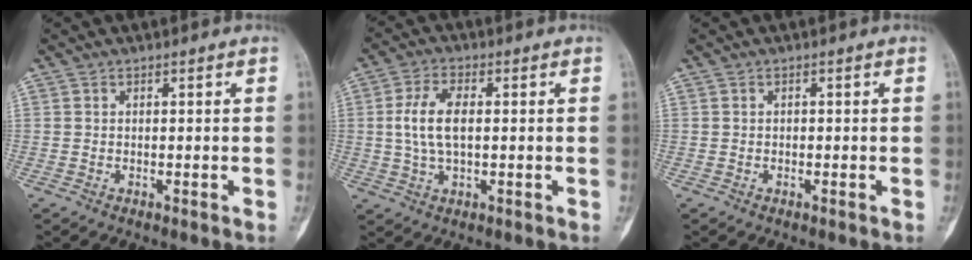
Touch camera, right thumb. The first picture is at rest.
{"total": 7.7, "force": [0.5, 3.8, 6.6], "torque": [-0.139, 0.007, 0.009]}
{"total": 0.0}